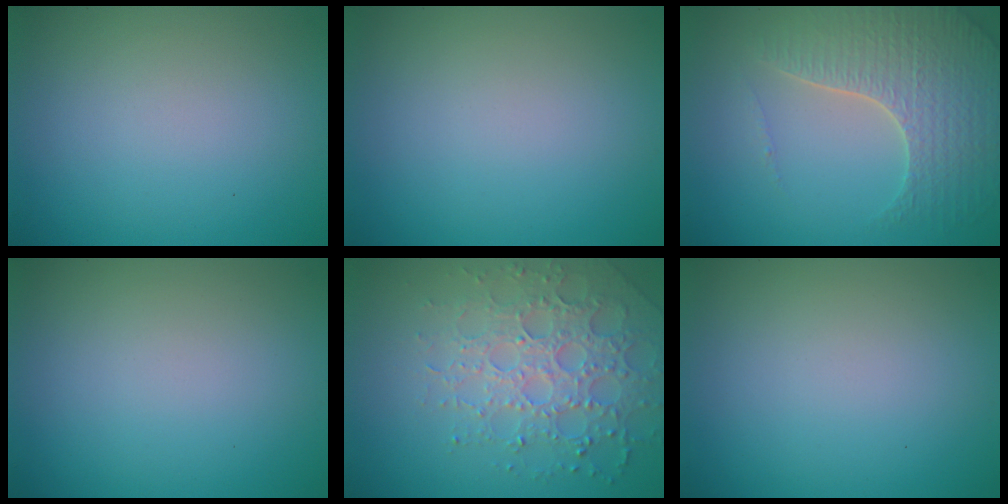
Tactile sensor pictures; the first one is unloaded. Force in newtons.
{"total": 0.0}
{"total": 4.9, "press": 4.5, "slide": 2.1}
{"total": 0.0}
{"total": 4.6, "press": 4.4, "slide": 1.2}
{"total": 0.0}